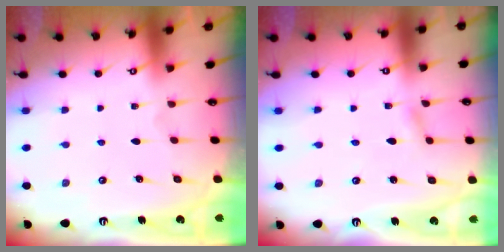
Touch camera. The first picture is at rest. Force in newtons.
{"total": 1.6, "press": 1.6, "slide": 0.2}